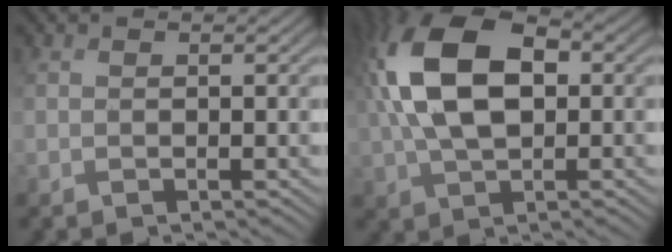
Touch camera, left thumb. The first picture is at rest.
{"total": 13.9, "force": [2.1, 8.0, 11.2], "torque": [-0.251, 0.012, 0.036]}